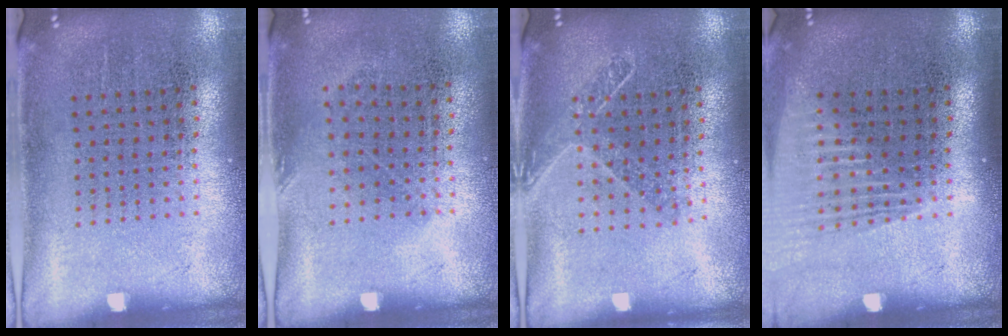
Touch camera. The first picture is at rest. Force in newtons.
{"total": 0.8, "press": 0.6, "slide": 0.5}
{"total": 1.5, "press": 1.2, "slide": 0.9}
{"total": 1.2, "press": 1.1, "slide": 0.4}